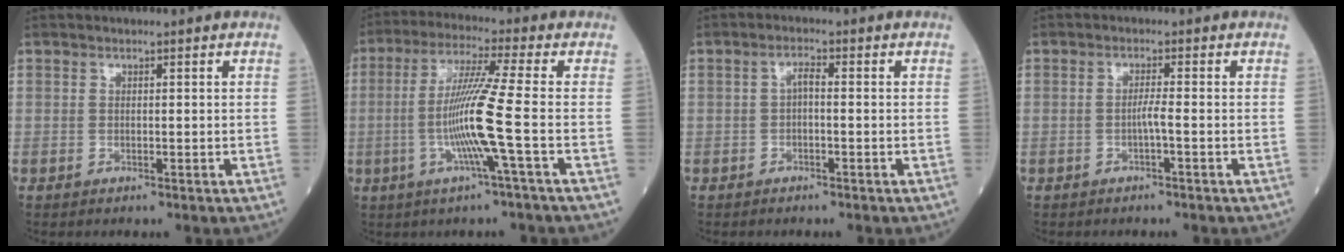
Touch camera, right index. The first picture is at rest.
{"total": 10.3, "force": [-2.2, -1.9, 9.9], "torque": [-0.198, -0.008, -0.047]}
{"total": 1.8, "force": [-0.3, 0.5, 1.8], "torque": [-0.030, 0.005, -0.006]}
{"total": 1.5, "force": [-0.6, -0.3, 1.3], "torque": [-0.024, 0.001, -0.013]}